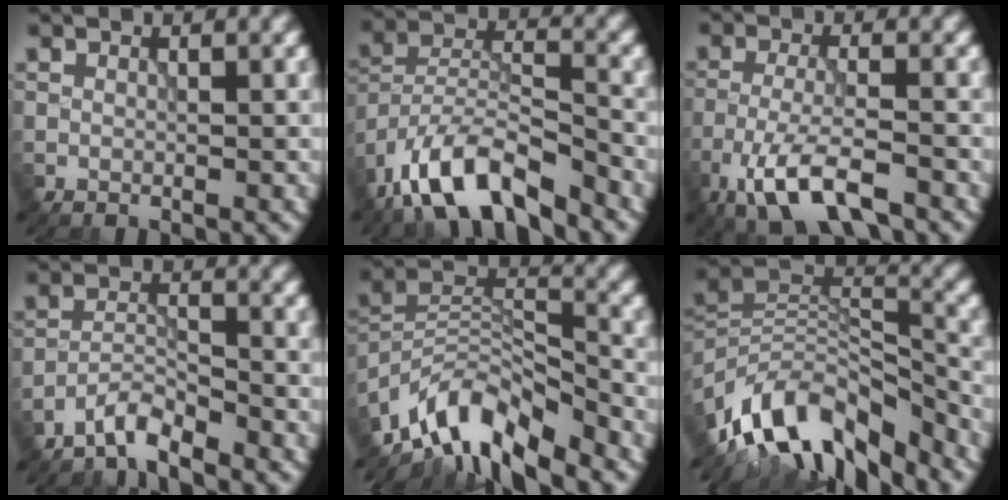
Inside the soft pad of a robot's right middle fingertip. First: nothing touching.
{"total": 9.1, "force": [-6.9, 2.8, 5.3], "torque": [-0.089, 0.001, -0.138]}
{"total": 6.5, "force": [-4.2, 1.9, 4.7], "torque": [-0.095, -0.005, -0.082]}
{"total": 3.0, "force": [-2.9, 0.3, 0.9], "torque": [-0.014, 0.005, -0.064]}
{"total": 9.5, "force": [-7.2, 3.2, 5.2], "torque": [-0.084, -0.001, -0.149]}
{"total": 13.1, "force": [-9.5, 5.3, 7.2], "torque": [-0.140, 0.024, -0.179]}